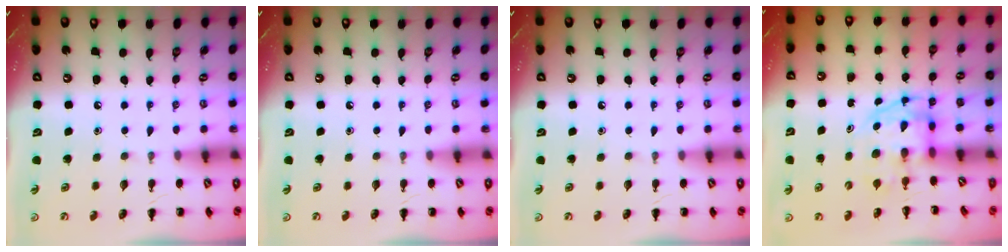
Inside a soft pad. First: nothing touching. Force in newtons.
{"total": 0.0}
{"total": 0.0}
{"total": 3.5, "press": 3.4, "slide": 0.5}